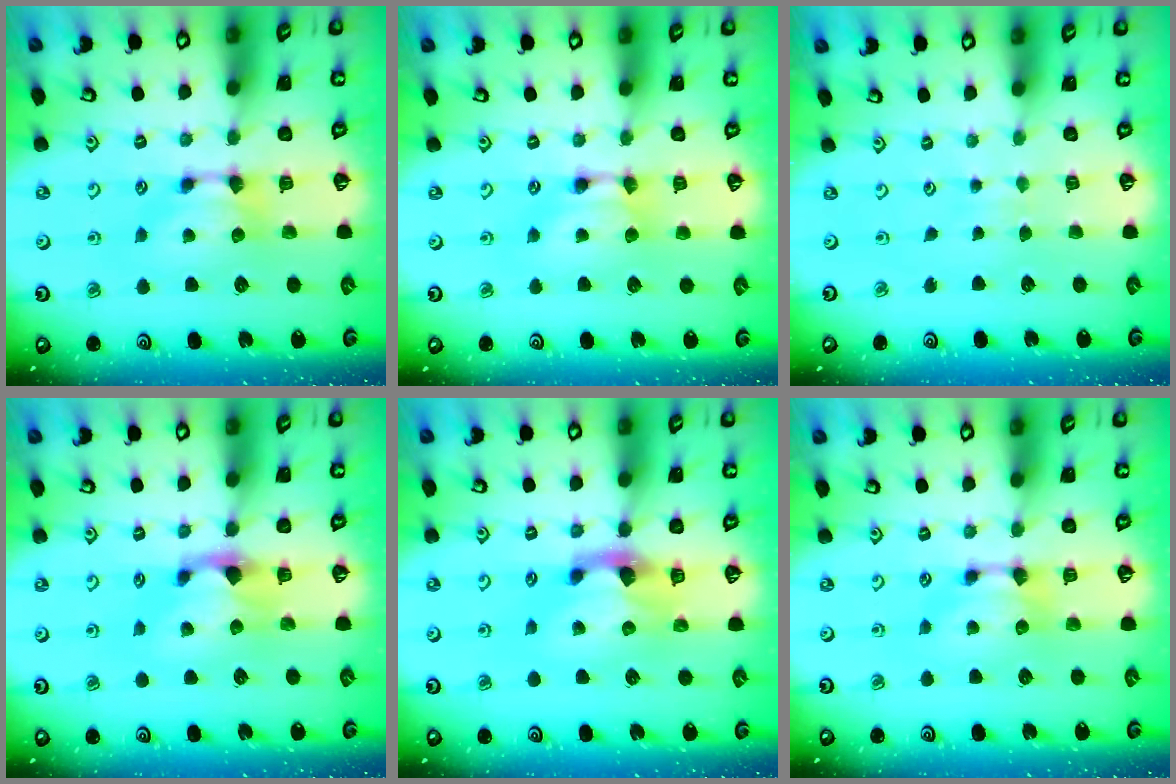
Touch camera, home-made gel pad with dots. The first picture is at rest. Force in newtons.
{"total": 1.6, "press": 1.5, "slide": 0.2}
{"total": 4.1, "press": 4.1, "slide": 0.1}
{"total": 1.3, "press": 0.6, "slide": 1.2}
{"total": 2.3, "press": 2.1, "slide": 0.8}
{"total": 0.0}